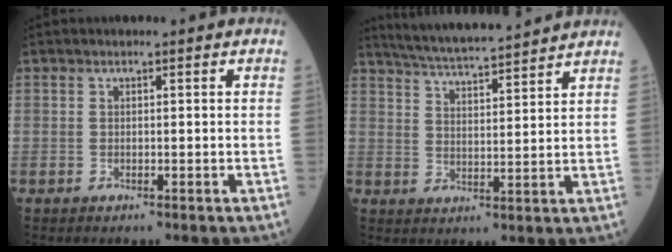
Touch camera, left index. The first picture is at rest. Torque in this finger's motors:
{"motor_torque": [-0.23, -0.64, 0.08, 0.07]}